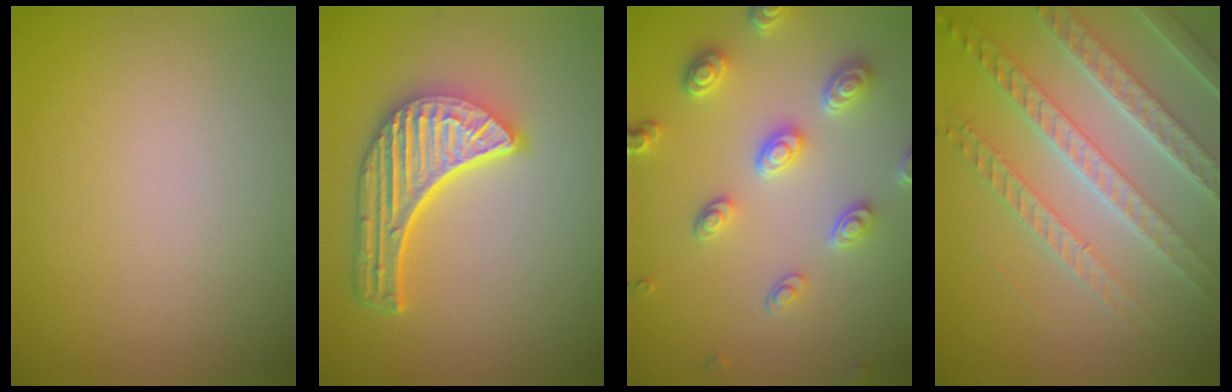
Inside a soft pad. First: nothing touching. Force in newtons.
{"total": 6.0, "press": 4.6, "slide": 3.9}
{"total": 4.6, "press": 3.6, "slide": 2.9}
{"total": 6.0, "press": 5.0, "slide": 3.3}